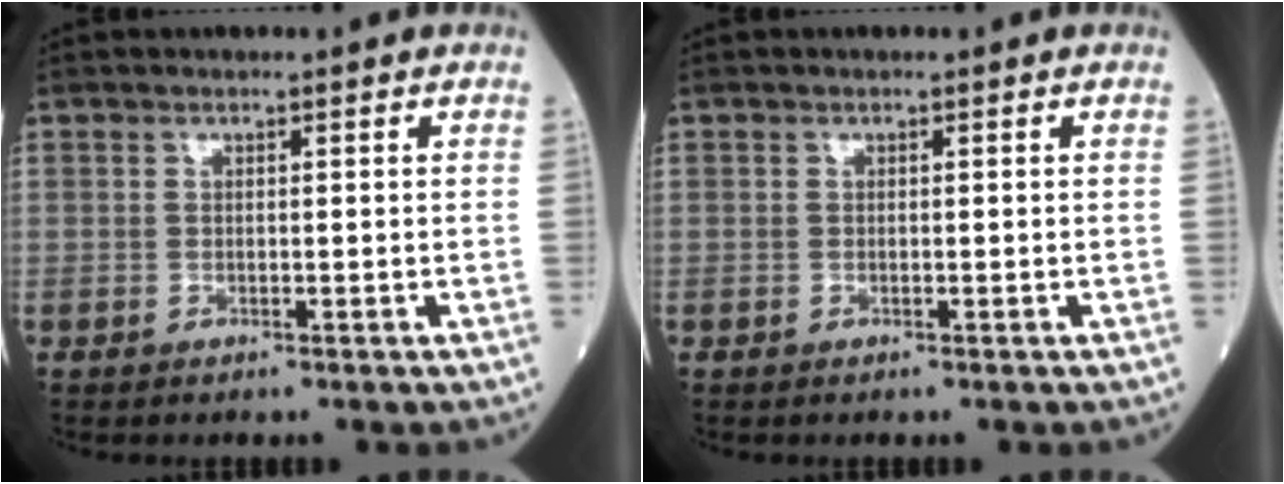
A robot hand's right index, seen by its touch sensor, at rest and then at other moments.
{"total": 0.0}